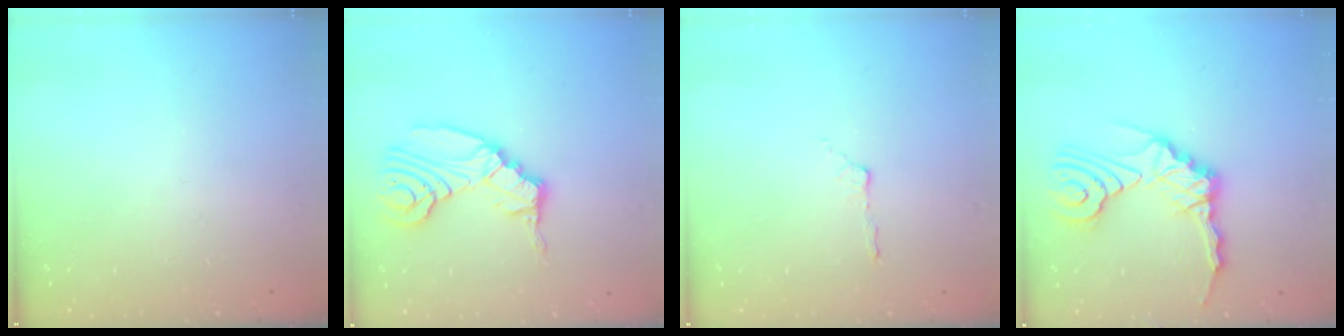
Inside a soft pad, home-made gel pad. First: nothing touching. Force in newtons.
{"total": 13.5, "press": 13.4, "slide": 1.2}
{"total": 4.0, "press": 3.9, "slide": 0.5}
{"total": 14.5, "press": 14.4, "slide": 2.2}